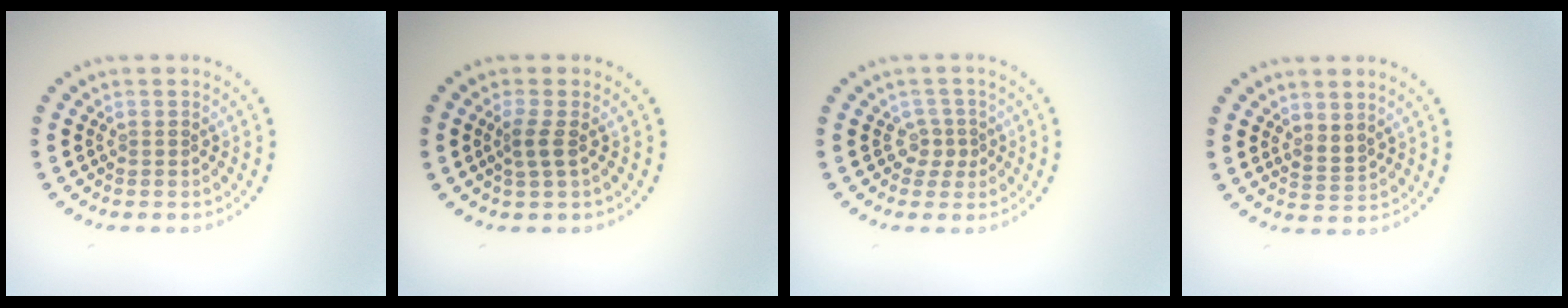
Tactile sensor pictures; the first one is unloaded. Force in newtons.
{"total": 1.6, "press": 1.2, "slide": 1.0}
{"total": 1.8, "press": 1.2, "slide": 1.3}
{"total": 1.6, "press": 1.2, "slide": 1.1}